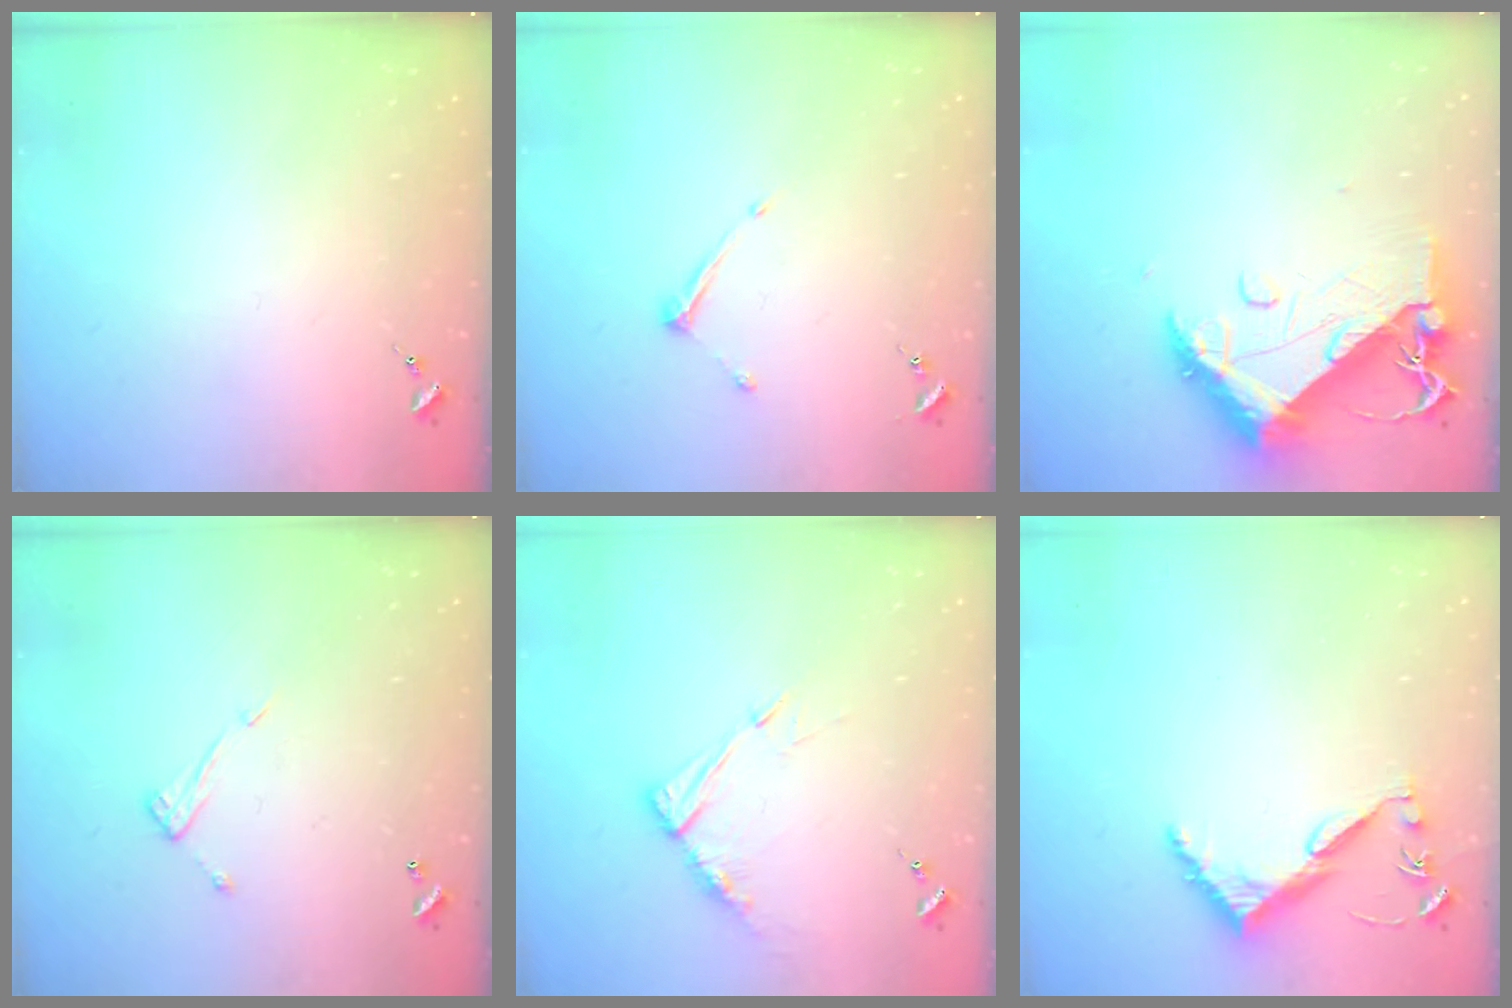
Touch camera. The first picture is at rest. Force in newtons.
{"total": 6.6, "press": 6.6, "slide": 0.3}
{"total": 13.1, "press": 13.1, "slide": 1.4}
{"total": 8.2, "press": 8.1, "slide": 0.4}
{"total": 9.4, "press": 9.4, "slide": 0.6}
{"total": 6.2, "press": 6.2, "slide": 0.5}